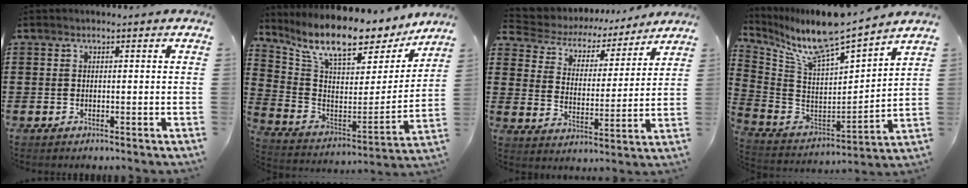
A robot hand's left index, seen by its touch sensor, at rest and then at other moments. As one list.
[{"total": 11.2, "force": [9.0, 3.0, 5.9], "torque": [-0.139, -0.066, 0.154]}, {"total": 4.5, "force": [4.2, 1.6, 0.8], "torque": [-0.044, -0.029, 0.064]}, {"total": 10.0, "force": [8.8, 0.9, 4.7], "torque": [-0.130, -0.068, 0.148]}]